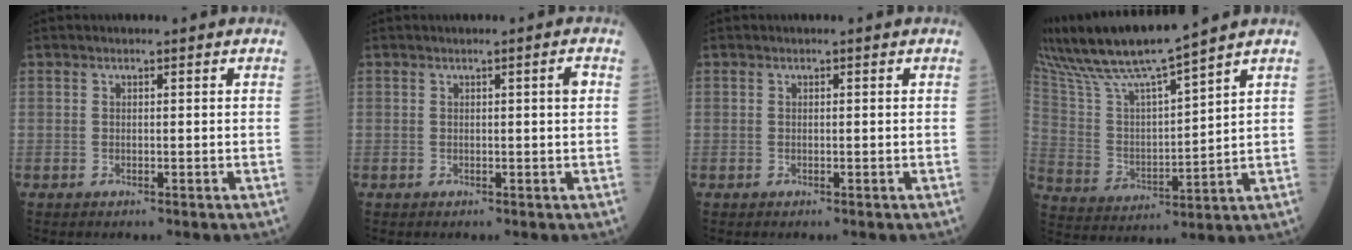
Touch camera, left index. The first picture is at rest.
{"total": 1.1, "force": [0.2, -0.1, 1.1], "torque": [-0.014, 0.002, 0.001]}
{"total": 0.0}
{"total": 13.9, "force": [12.1, -0.6, 6.8], "torque": [-0.141, 0.002, 0.234]}